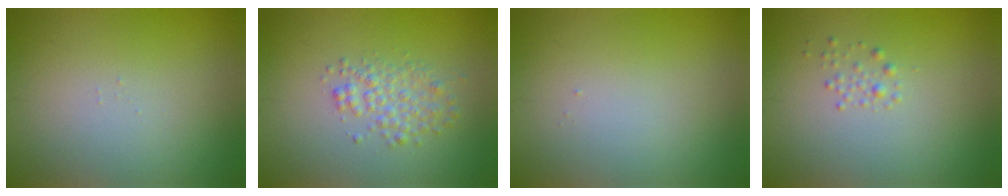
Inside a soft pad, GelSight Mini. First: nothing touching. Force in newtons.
{"total": 2.5, "press": 2.5, "slide": 0.0}
{"total": 0.0}
{"total": 0.9, "press": 0.9, "slide": 0.0}